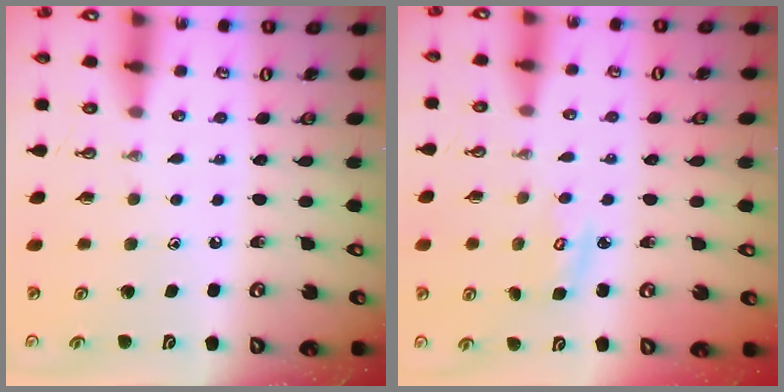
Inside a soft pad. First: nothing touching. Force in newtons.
{"total": 2.9, "press": 2.9, "slide": 0.1}